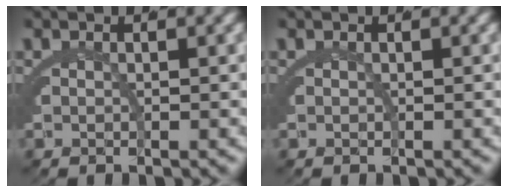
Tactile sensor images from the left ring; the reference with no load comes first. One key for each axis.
{"total": 0.0}